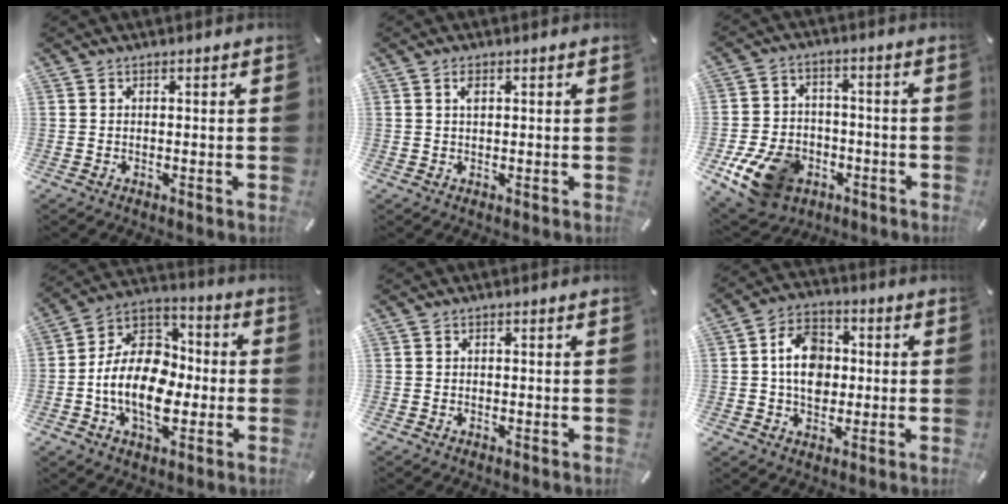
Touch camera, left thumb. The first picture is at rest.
{"total": 1.5, "force": [0.5, 0.6, 1.2], "torque": [-0.026, 0.004, 0.009]}
{"total": 13.6, "force": [-6.1, 10.0, 7.0], "torque": [-0.140, 0.040, -0.101]}
{"total": 16.4, "force": [-3.9, 11.5, 11.1], "torque": [-0.226, 0.017, -0.074]}
{"total": 0.0}
{"total": 10.1, "force": [0.2, 7.9, 6.3], "torque": [-0.106, 0.014, 0.006]}